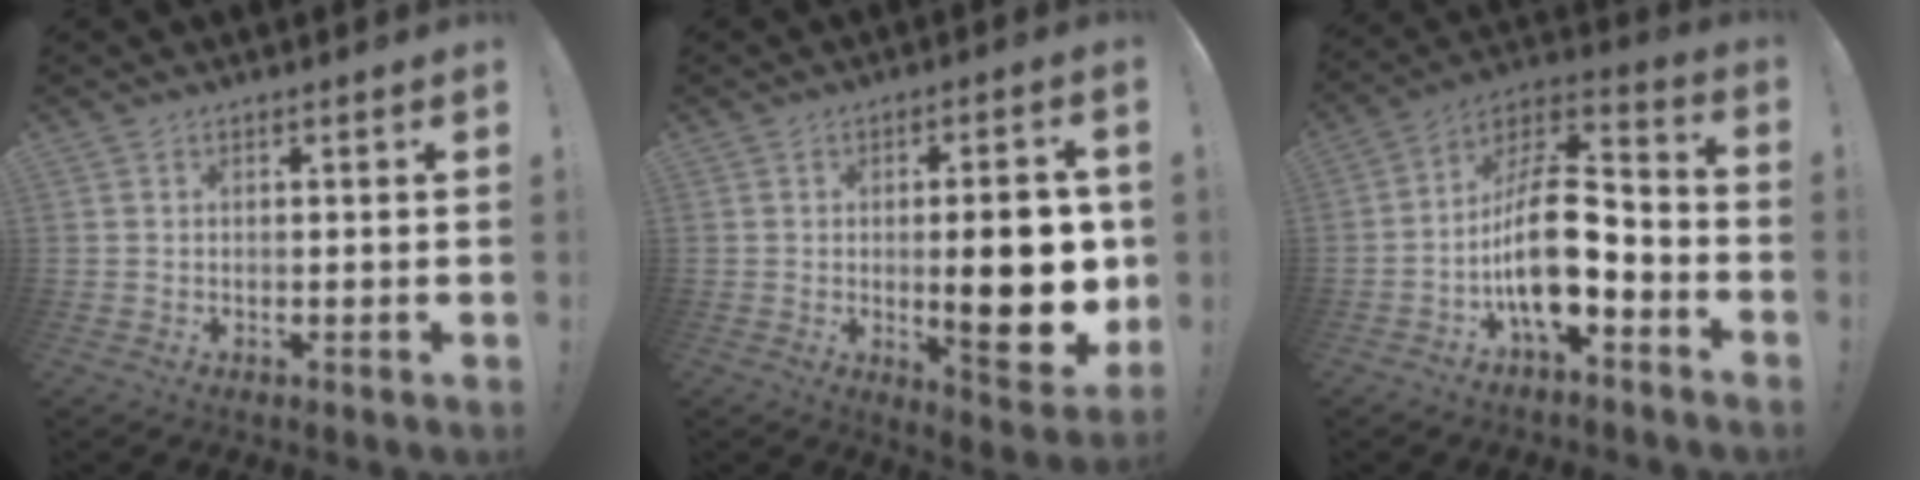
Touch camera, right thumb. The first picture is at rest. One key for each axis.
{"total": 18.5, "fx": -0.7, "fy": 5.7, "fz": 17.6, "tx": -0.226, "ty": -0.012, "tz": -0.001}
{"total": 18.5, "fx": -5.3, "fy": 8.6, "fz": 15.5, "tx": -0.282, "ty": 0.034, "tz": -0.081}